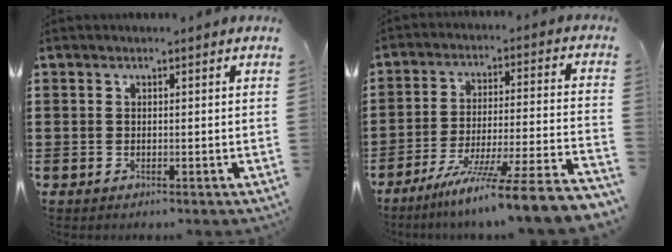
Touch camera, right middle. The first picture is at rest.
{"total": 9.5, "force": [-7.7, -1.7, 5.4], "torque": [-0.089, -0.016, -0.156]}